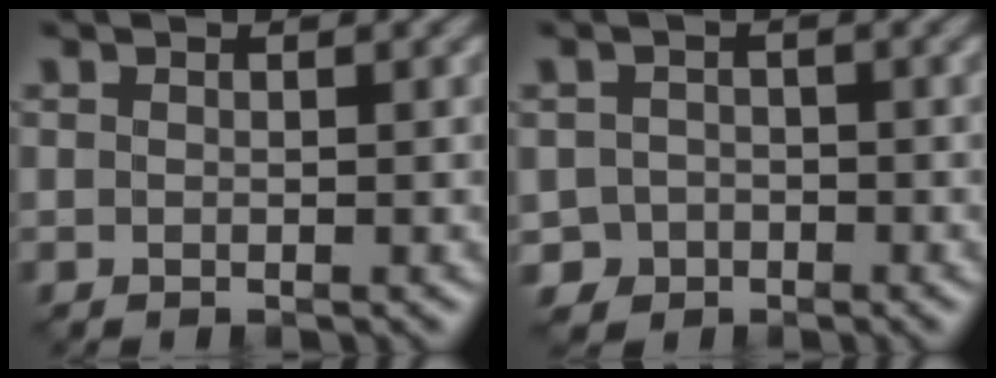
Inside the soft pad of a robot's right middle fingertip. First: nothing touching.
{"total": 2.7, "force": [-1.7, 2.1, 0.4], "torque": [0.003, 0.005, -0.030]}